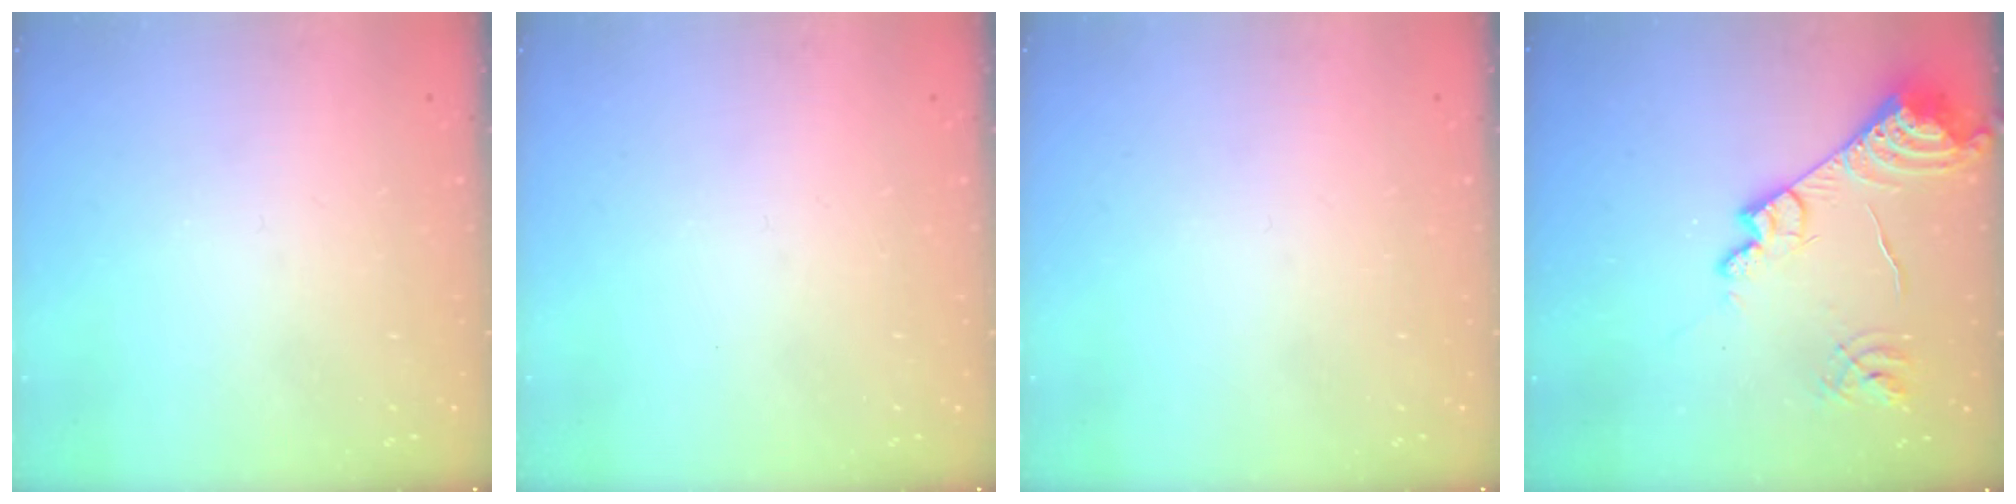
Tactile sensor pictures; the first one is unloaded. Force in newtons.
{"total": 0.0}
{"total": 0.0}
{"total": 16.6, "press": 16.5, "slide": 1.7}